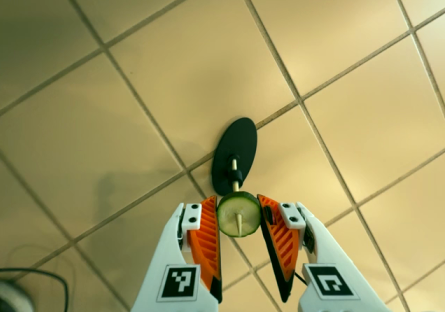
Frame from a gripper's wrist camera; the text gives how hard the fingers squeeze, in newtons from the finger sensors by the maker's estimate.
{"total": 7.8, "left": 7.4, "right": 8.2}